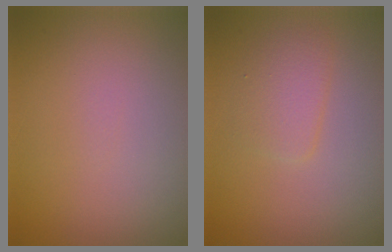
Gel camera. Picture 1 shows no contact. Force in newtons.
{"total": 1.9, "press": 1.9, "slide": 0.2}